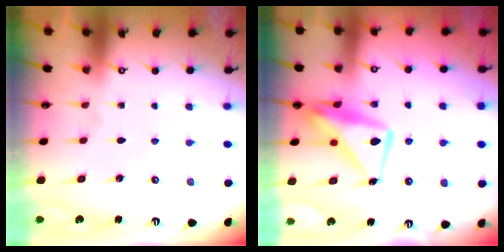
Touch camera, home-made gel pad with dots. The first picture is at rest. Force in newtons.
{"total": 15.2, "press": 15.1, "slide": 1.4}